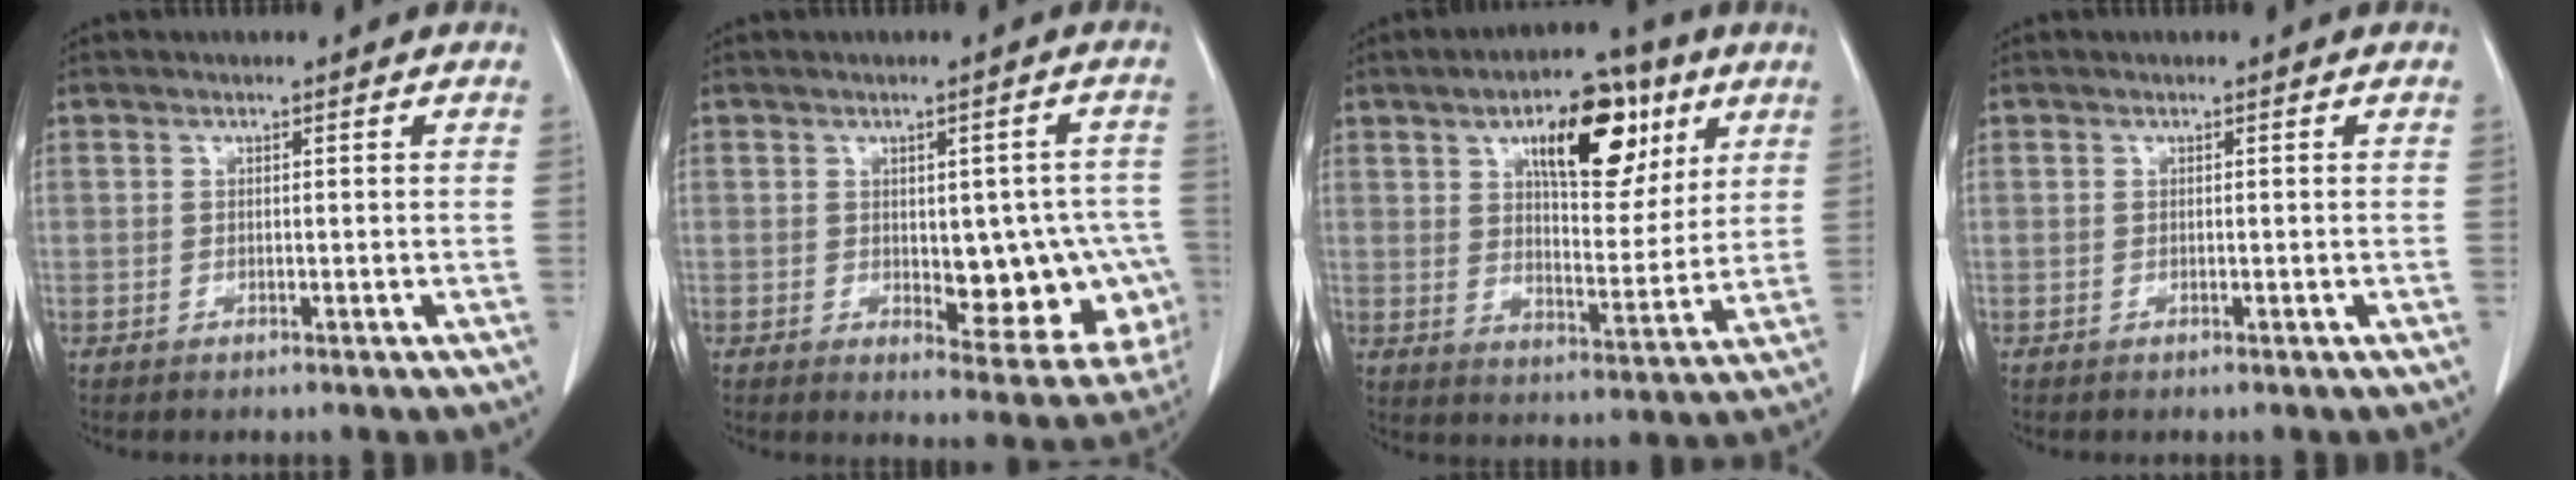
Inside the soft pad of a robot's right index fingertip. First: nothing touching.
{"total": 12.1, "force": [-1.4, 5.7, 10.6], "torque": [-0.111, 0.011, -0.001]}
{"total": 14.1, "force": [6.8, 5.6, 11.0], "torque": [-0.158, 0.014, 0.107]}
{"total": 0.0}